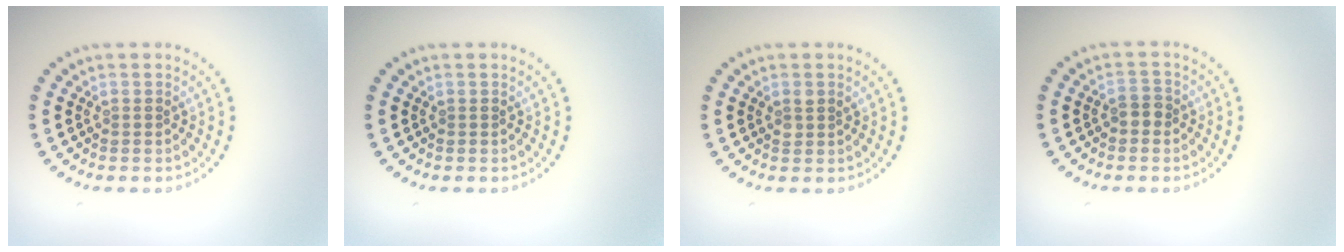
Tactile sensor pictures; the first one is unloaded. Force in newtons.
{"total": 0.0}
{"total": 1.0, "press": 1.0, "slide": 0.2}
{"total": 1.4, "press": 1.2, "slide": 0.6}